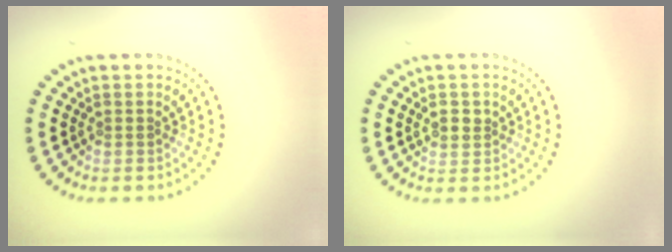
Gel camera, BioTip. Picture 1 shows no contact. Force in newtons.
{"total": 1.5, "press": 1.5, "slide": 0.1}